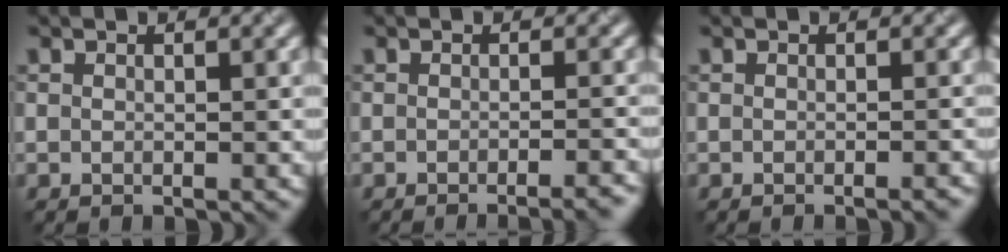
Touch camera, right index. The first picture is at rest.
{"total": 4.8, "force": [-3.6, 1.4, 2.8], "torque": [-0.012, 0.008, -0.033]}
{"total": 2.0, "force": [-1.3, 0.6, 1.4], "torque": [-0.004, 0.010, -0.020]}